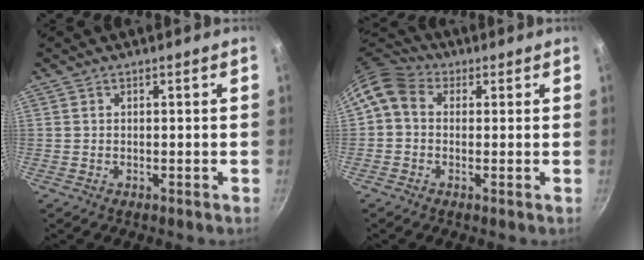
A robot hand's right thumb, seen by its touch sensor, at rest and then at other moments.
{"total": 6.8, "force": [0.8, 5.5, 3.8], "torque": [-0.067, 0.019, -0.004]}